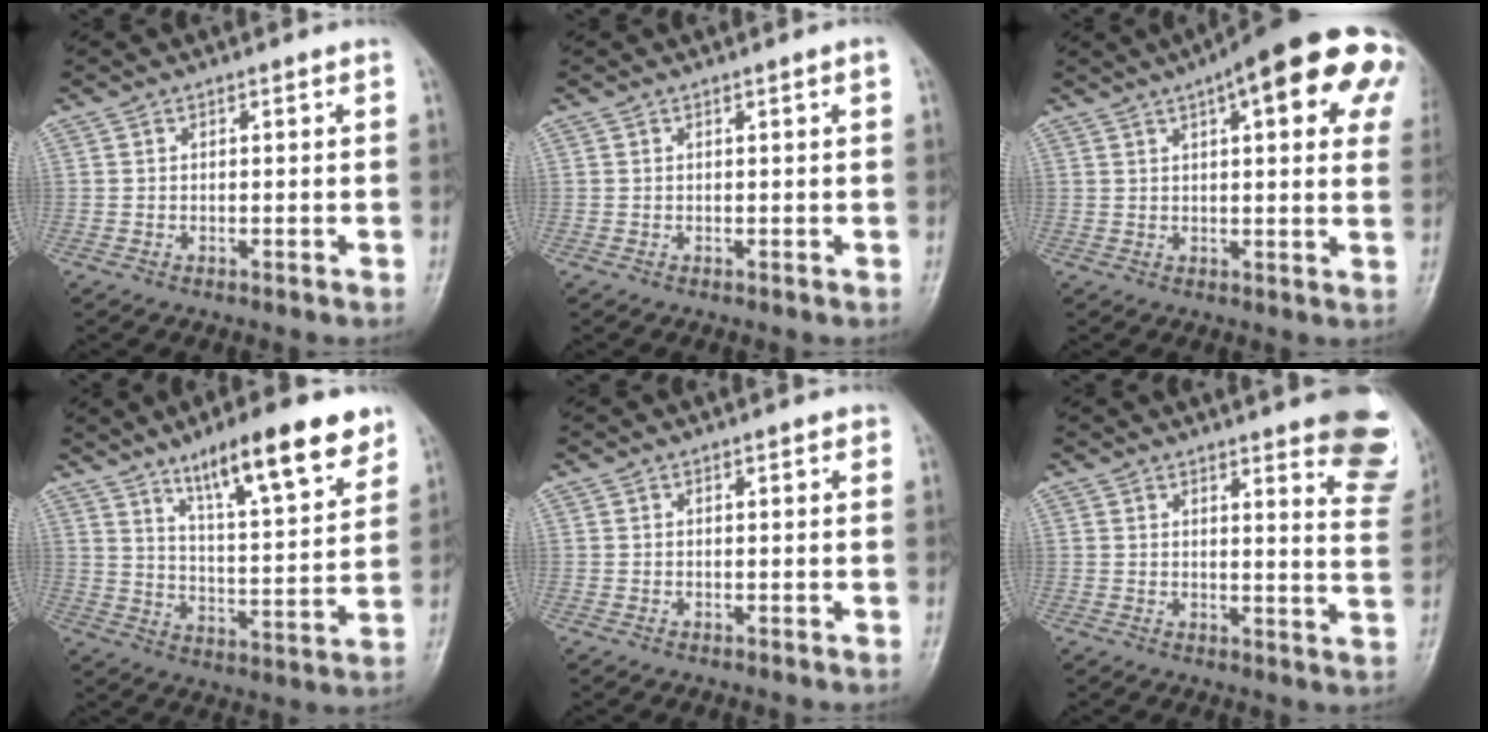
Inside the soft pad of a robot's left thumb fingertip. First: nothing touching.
{"total": 0.8, "force": [0.3, -0.1, 0.8], "torque": [-0.014, 0.001, 0.003]}
{"total": 22.8, "force": [9.6, 6.9, 19.5], "torque": [-0.227, 0.019, 0.116]}
{"total": 16.9, "force": [11.1, 4.1, 12.2], "torque": [-0.159, -0.053, 0.178]}
{"total": 0.7, "force": [0.4, 0.3, 0.5], "torque": [-0.007, 0.000, 0.002]}
{"total": 14.6, "force": [10.0, 3.4, 10.1], "torque": [-0.086, -0.057, 0.101]}